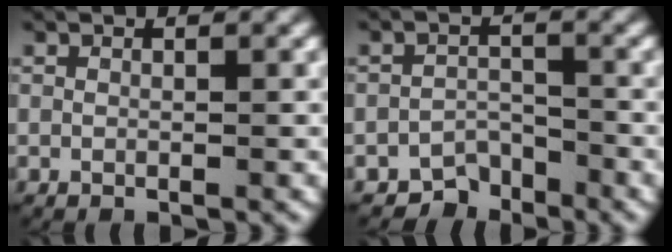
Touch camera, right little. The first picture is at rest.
{"total": 4.0, "force": [-3.3, 2.2, 0.5], "torque": [0.002, -0.013, -0.059]}